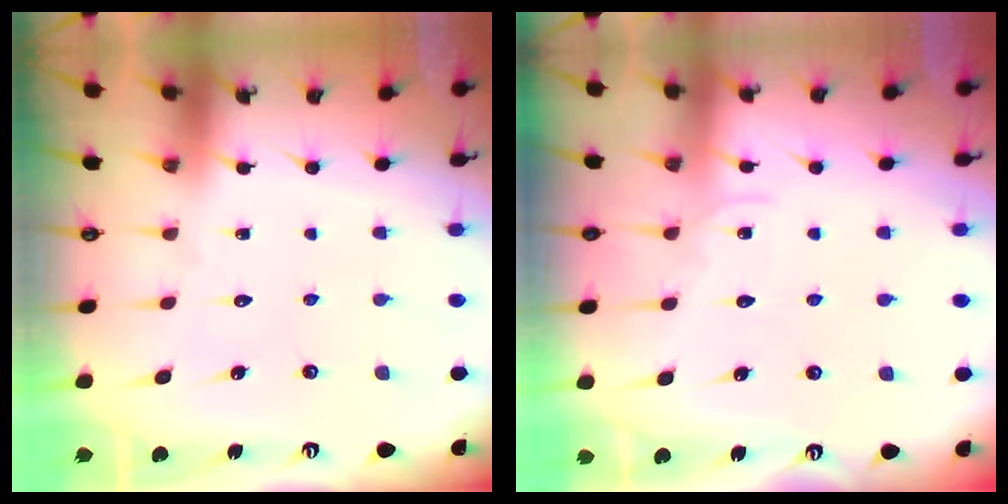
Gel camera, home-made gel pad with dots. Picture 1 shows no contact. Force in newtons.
{"total": 6.6, "press": 6.6, "slide": 0.5}